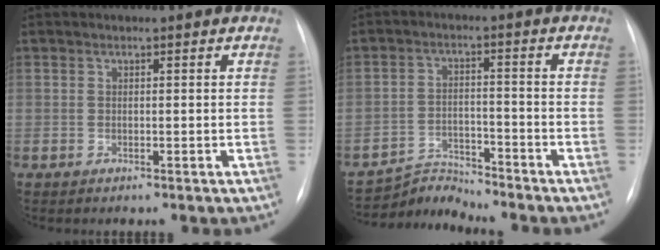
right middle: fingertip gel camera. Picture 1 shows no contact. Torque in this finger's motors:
{"motor_torque": [-0.30, -0.13, -0.03, -0.01]}